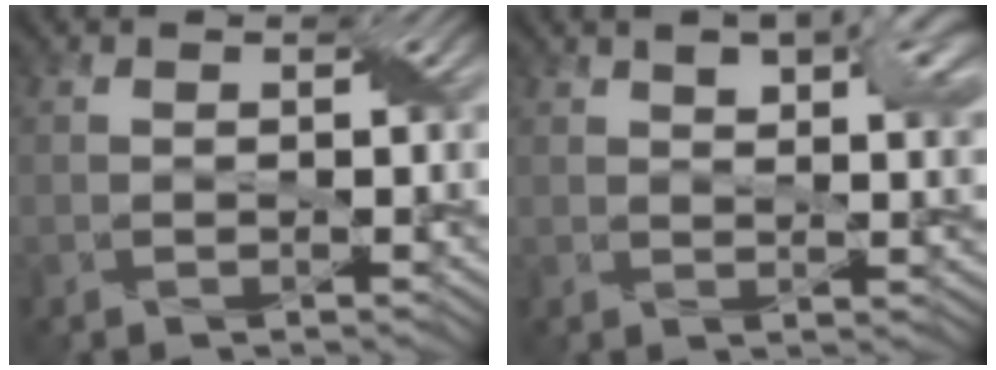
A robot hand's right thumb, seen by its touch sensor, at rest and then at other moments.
{"total": 10.0, "force": [4.9, 4.2, 7.6], "torque": [-0.110, 0.018, 0.072]}